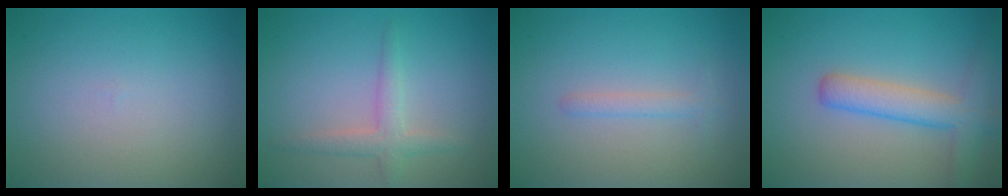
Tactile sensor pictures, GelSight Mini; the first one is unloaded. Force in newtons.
{"total": 2.3, "press": 2.3, "slide": 0.1}
{"total": 1.2, "press": 1.2, "slide": 0.1}
{"total": 4.2, "press": 4.2, "slide": 0.2}